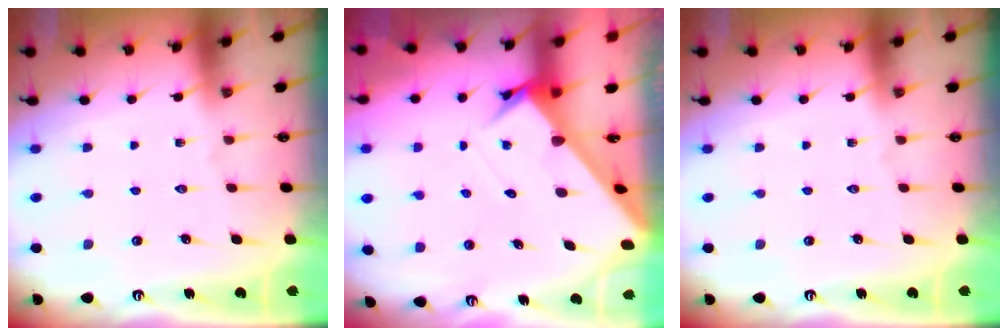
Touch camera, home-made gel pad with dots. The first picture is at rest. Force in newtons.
{"total": 3.3, "press": 3.3, "slide": 0.3}
{"total": 0.0}